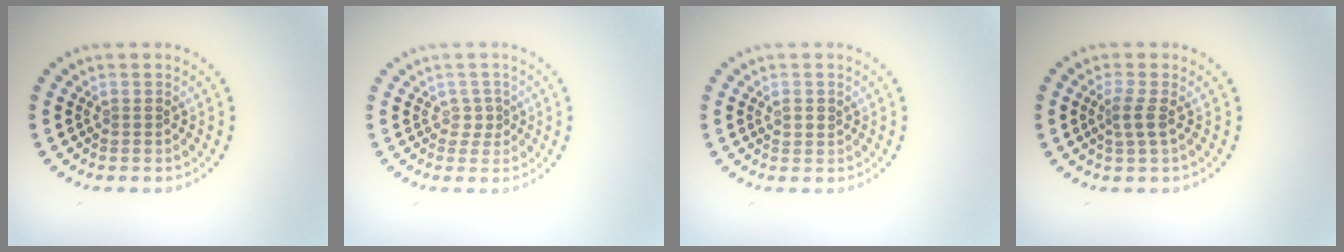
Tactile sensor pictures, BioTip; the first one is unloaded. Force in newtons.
{"total": 1.1, "press": 0.8, "slide": 0.7}
{"total": 1.0, "press": 1.0, "slide": 0.3}
{"total": 1.6, "press": 1.2, "slide": 1.0}